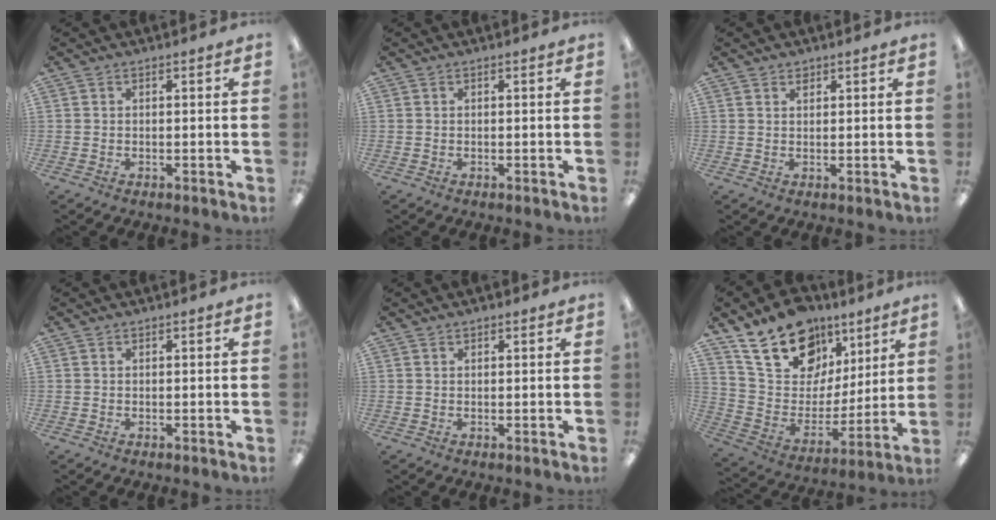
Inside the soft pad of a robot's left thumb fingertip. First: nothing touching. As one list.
[{"total": 0.0}, {"total": 1.2, "force": [1.1, 0.6, 0.2], "torque": [0.004, -0.004, 0.019]}, {"total": 0.0}, {"total": 0.8, "force": [0.6, 0.3, 0.3], "torque": [-0.006, 0.001, 0.012]}, {"total": 20.1, "force": [12.6, 13.0, 8.8], "torque": [-0.158, -0.061, 0.234]}]